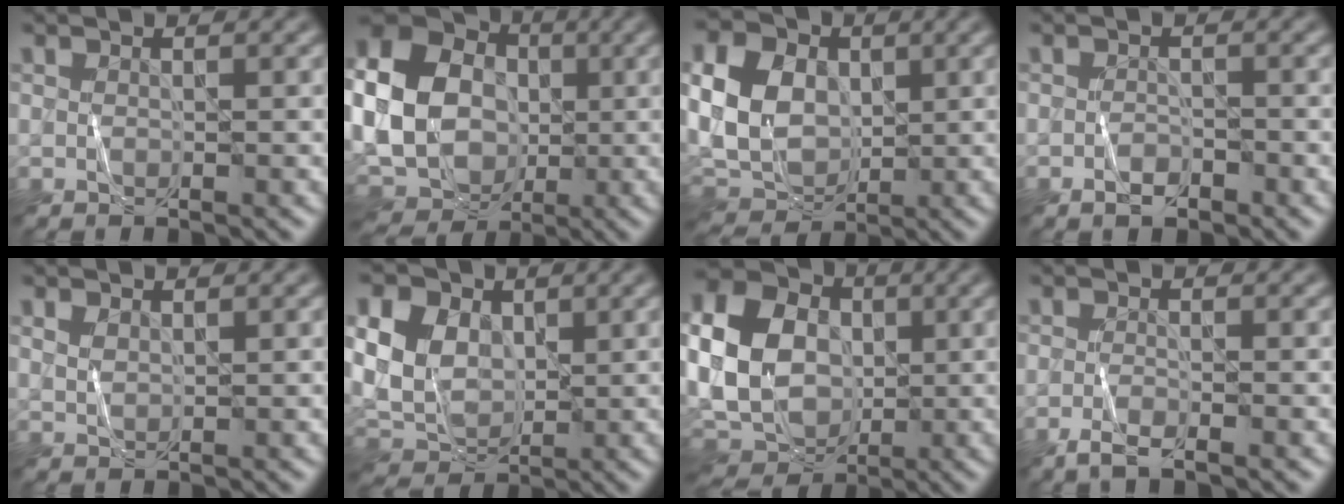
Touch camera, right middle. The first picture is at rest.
{"total": 18.7, "force": [0.3, 16.0, 9.6], "torque": [-0.234, 0.013, -0.036]}
{"total": 8.2, "force": [1.1, 6.3, 5.1], "torque": [-0.126, 0.004, 0.013]}
{"total": 1.5, "force": [-1.0, 0.7, 0.8], "torque": [-0.014, 0.002, -0.019]}
{"total": 1.2, "force": [0.8, 0.6, 0.6], "torque": [-0.018, 0.001, 0.019]}
{"total": 7.6, "force": [2.0, 5.7, 4.7], "torque": [-0.126, 0.007, 0.029]}
{"total": 12.7, "force": [0.4, 9.9, 8.0], "torque": [-0.191, -0.002, 0.002]}
{"total": 2.2, "force": [-1.5, 0.5, 1.6], "torque": [-0.030, -0.002, -0.032]}